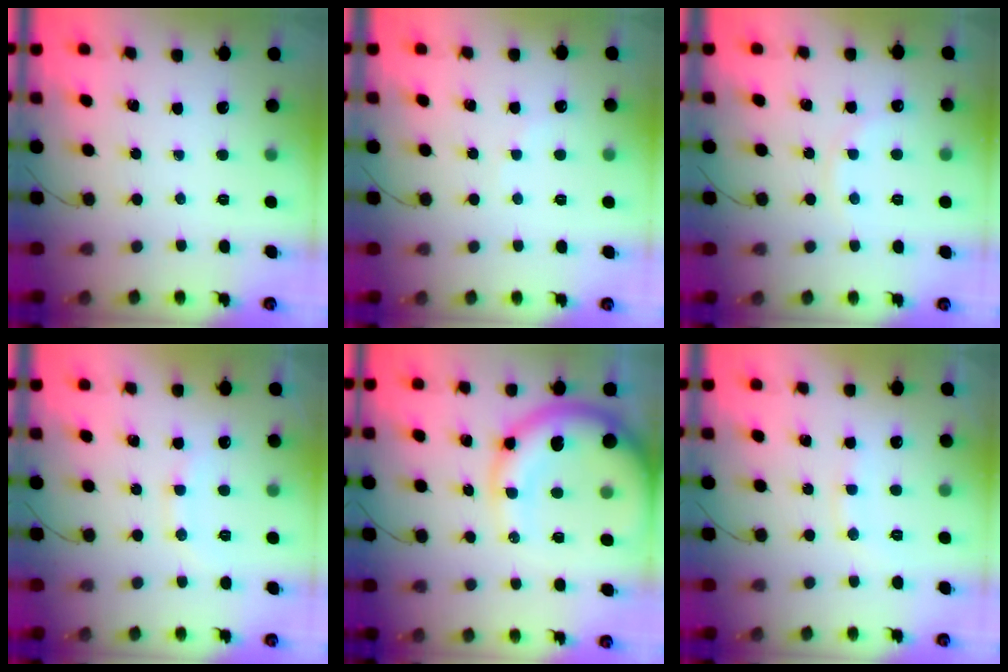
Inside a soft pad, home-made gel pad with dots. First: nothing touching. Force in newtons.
{"total": 5.2, "press": 5.0, "slide": 1.4}
{"total": 7.1, "press": 7.0, "slide": 1.4}
{"total": 8.9, "press": 8.9, "slide": 1.1}
{"total": 14.5, "press": 13.9, "slide": 3.9}
{"total": 8.3, "press": 8.2, "slide": 1.4}